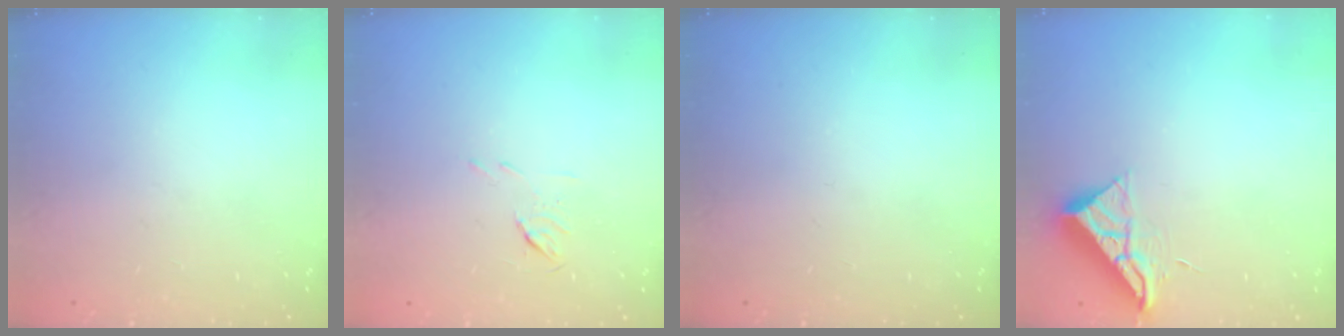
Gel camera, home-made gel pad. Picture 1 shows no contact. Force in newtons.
{"total": 4.1, "press": 3.9, "slide": 1.2}
{"total": 0.0}
{"total": 10.2, "press": 10.2, "slide": 0.5}